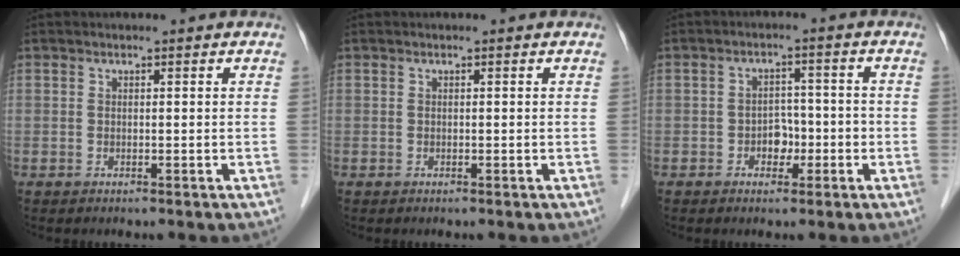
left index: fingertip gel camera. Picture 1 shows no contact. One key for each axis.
{"total": 0.0}
{"total": 3.6, "fx": -1.6, "fy": 2.4, "fz": 2.2, "tx": -0.030, "ty": 0.011, "tz": -0.026}